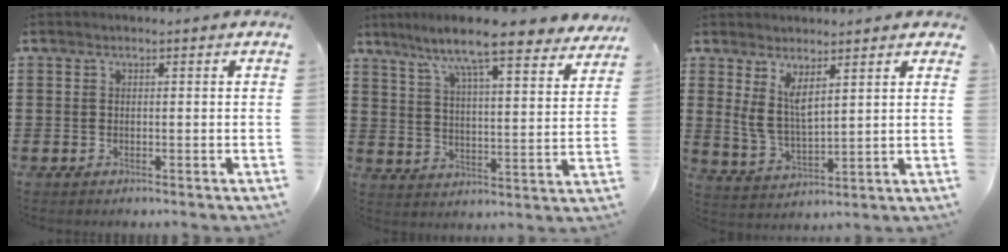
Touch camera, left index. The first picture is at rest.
{"total": 9.5, "force": [8.2, 0.4, 4.7], "torque": [-0.116, -0.052, 0.134]}
{"total": 5.8, "force": [3.0, 2.4, 4.4], "torque": [-0.102, -0.004, 0.051]}